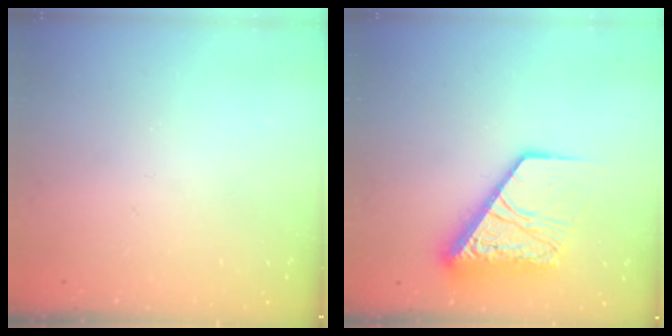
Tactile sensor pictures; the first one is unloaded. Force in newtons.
{"total": 15.5, "press": 15.4, "slide": 1.9}